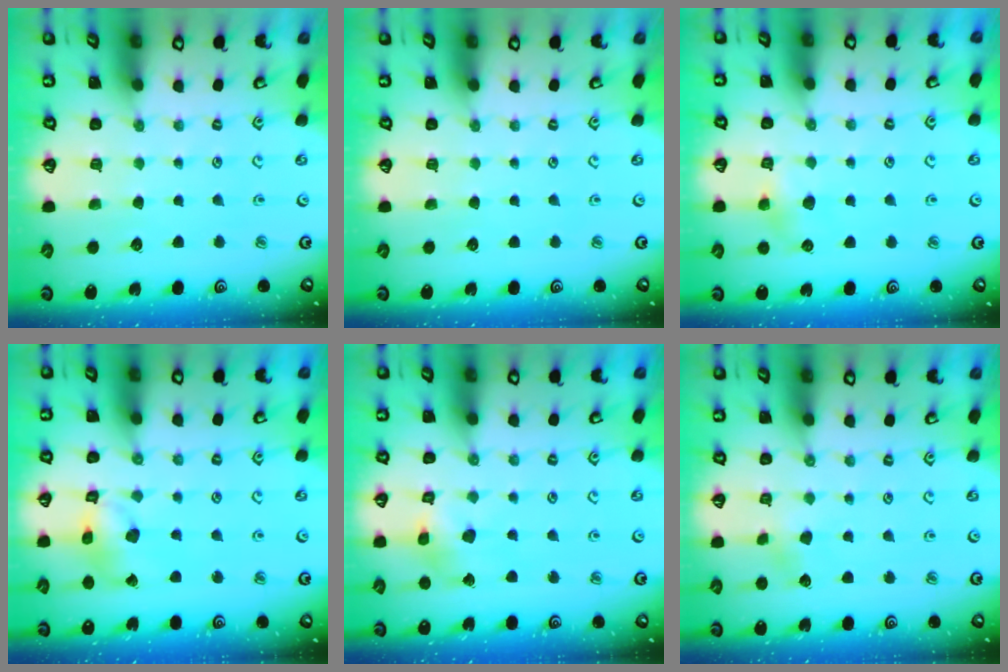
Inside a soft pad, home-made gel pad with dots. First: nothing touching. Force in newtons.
{"total": 0.0}
{"total": 6.2, "press": 6.2, "slide": 0.6}
{"total": 9.4, "press": 9.3, "slide": 1.1}
{"total": 9.8, "press": 9.7, "slide": 1.3}
{"total": 1.8, "press": 1.8, "slide": 0.2}